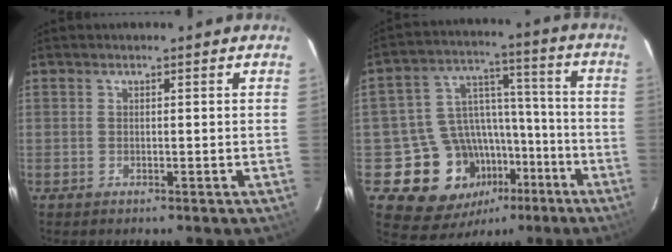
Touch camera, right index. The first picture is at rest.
{"total": 15.9, "force": [-8.0, 12.5, 5.8], "torque": [-0.122, 0.053, -0.097]}